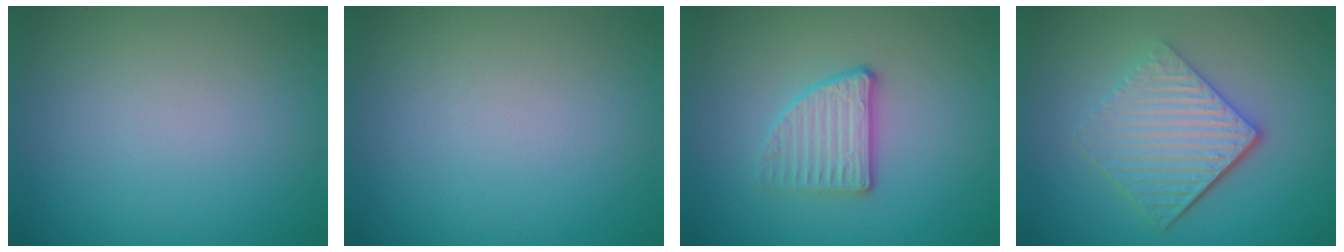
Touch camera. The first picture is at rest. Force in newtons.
{"total": 0.0}
{"total": 2.7, "press": 2.6, "slide": 0.8}
{"total": 5.6, "press": 3.9, "slide": 3.9}